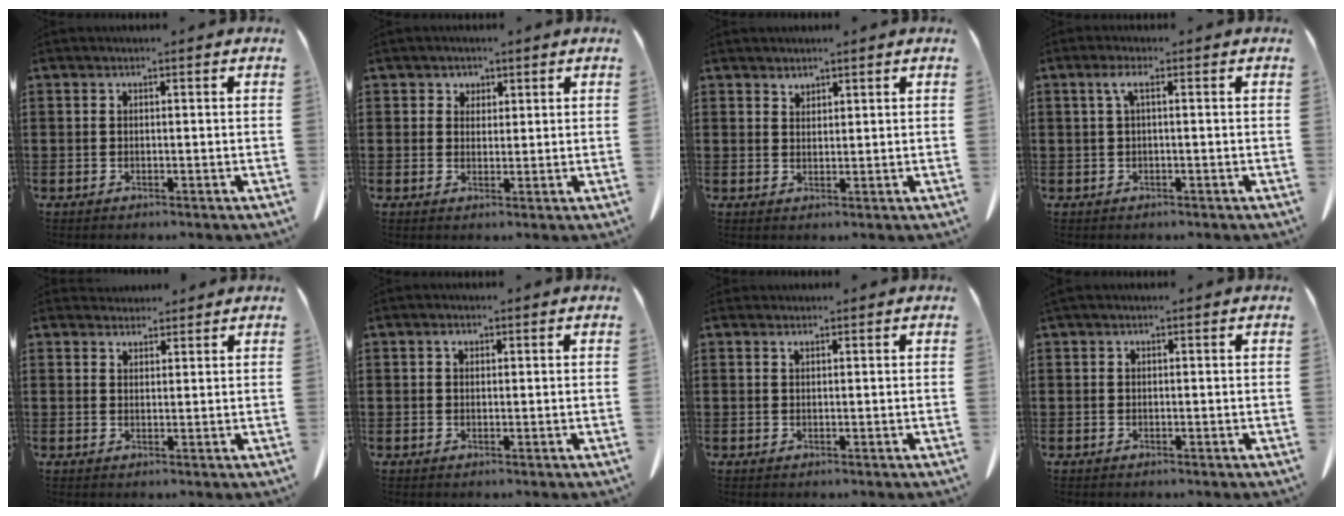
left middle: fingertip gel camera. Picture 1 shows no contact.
{"total": 2.0, "force": [1.4, 1.5, 0.2], "torque": [-0.012, 0.006, 0.026]}
{"total": 1.6, "force": [1.6, 0.4, 0.0], "torque": [-0.004, -0.002, 0.032]}
{"total": 2.4, "force": [0.3, 0.5, 2.4], "torque": [-0.046, 0.005, 0.004]}
{"total": 2.6, "force": [2.5, 0.8, 0.1], "torque": [-0.008, -0.004, 0.049]}
{"total": 1.1, "force": [0.5, 0.7, 0.7], "torque": [-0.009, 0.001, 0.007]}
{"total": 0.8, "force": [0.6, 0.1, 0.4], "torque": [-0.011, -0.002, 0.013]}
{"total": 0.0}